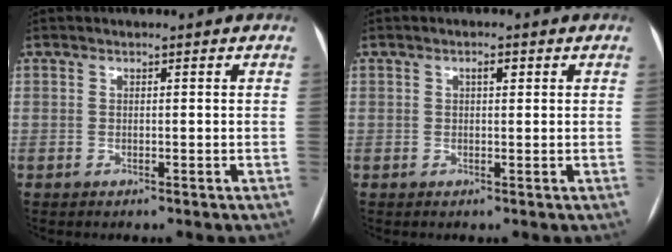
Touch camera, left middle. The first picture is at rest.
{"total": 1.4, "force": [0.5, 0.5, 1.2], "torque": [-0.018, 0.003, 0.007]}